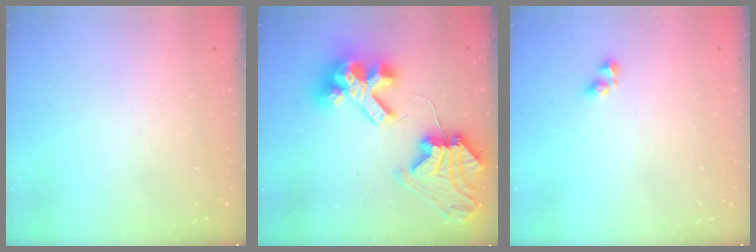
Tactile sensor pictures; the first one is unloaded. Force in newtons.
{"total": 14.4, "press": 14.3, "slide": 1.6}
{"total": 2.8, "press": 2.8, "slide": 0.1}